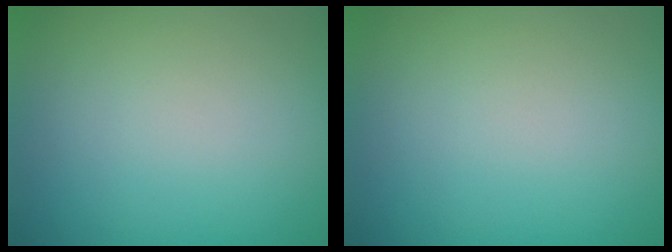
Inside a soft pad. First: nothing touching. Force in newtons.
{"total": 0.0}